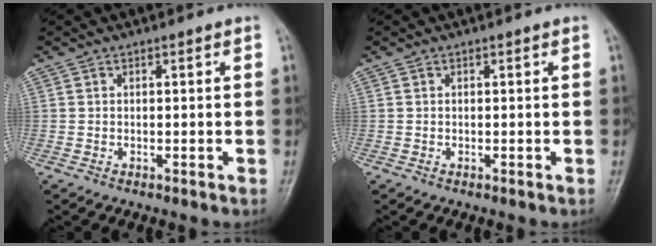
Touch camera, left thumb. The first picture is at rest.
{"total": 0.0}